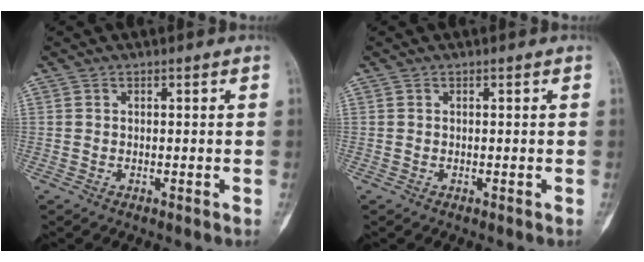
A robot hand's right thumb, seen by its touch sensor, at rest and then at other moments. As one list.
[{"total": 0.0}]